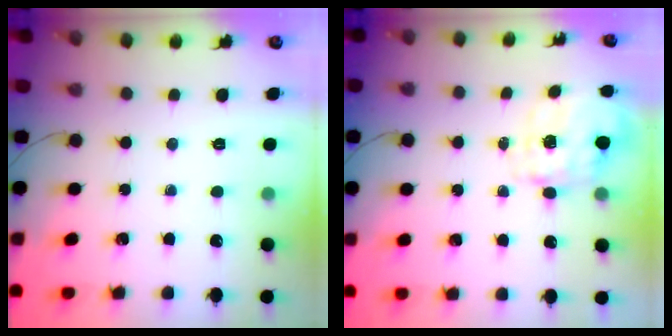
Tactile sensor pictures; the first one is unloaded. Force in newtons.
{"total": 3.6, "press": 3.5, "slide": 0.7}